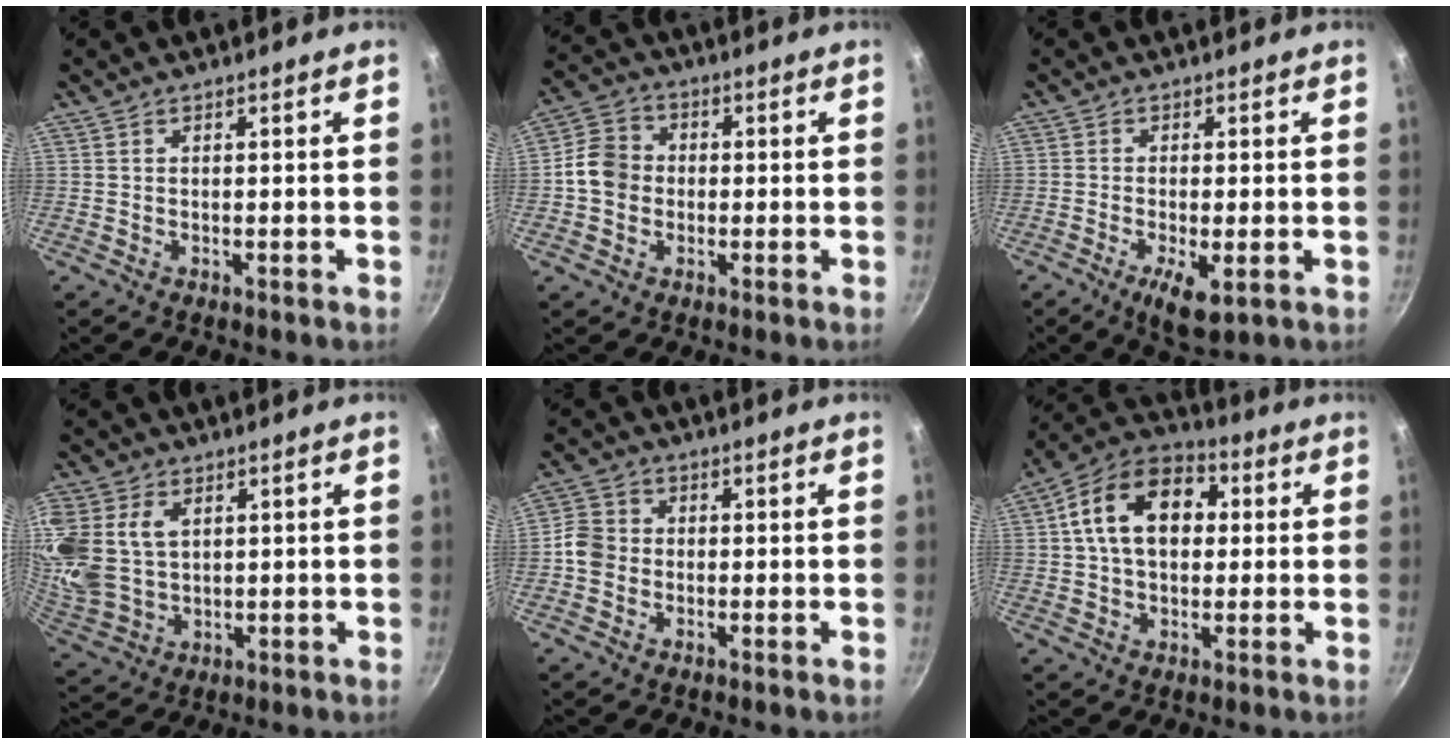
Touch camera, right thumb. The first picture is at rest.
{"total": 7.8, "force": [-0.7, 6.7, 3.9], "torque": [-0.045, 0.017, -0.030]}
{"total": 6.2, "force": [-2.2, 2.0, 5.5], "torque": [-0.101, -0.003, -0.031]}
{"total": 18.0, "force": [4.5, 13.5, 11.0], "torque": [-0.263, 0.005, 0.100]}
{"total": 5.1, "force": [-0.9, 4.5, 2.2], "torque": [-0.024, 0.015, -0.030]}
{"total": 15.7, "force": [2.7, 10.8, 11.1], "torque": [-0.156, 0.027, 0.027]}